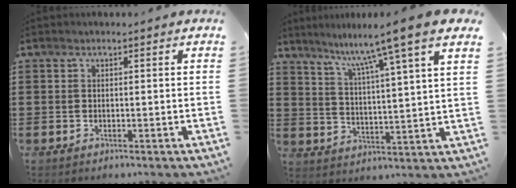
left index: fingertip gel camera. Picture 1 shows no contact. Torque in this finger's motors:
{"motor_torque": [2.14, 0.00, 0.97, 0.21]}